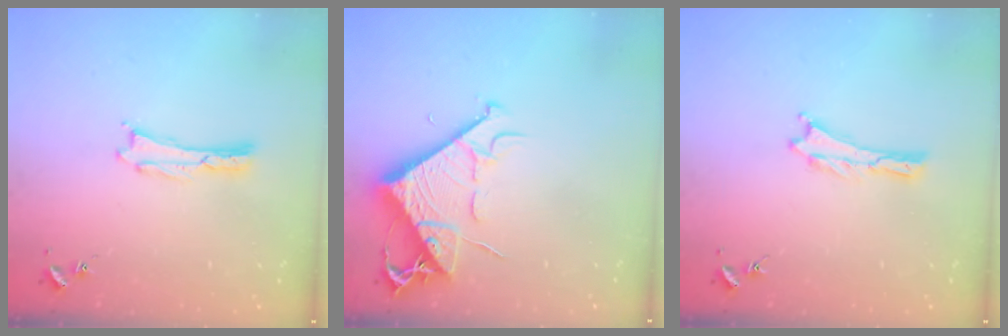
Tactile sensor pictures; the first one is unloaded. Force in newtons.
{"total": 8.9, "press": 8.8, "slide": 1.1}
{"total": 0.0}